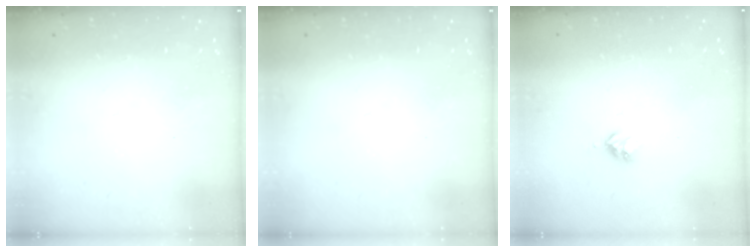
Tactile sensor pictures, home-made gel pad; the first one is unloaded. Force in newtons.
{"total": 0.0}
{"total": 3.0, "press": 2.9, "slide": 0.4}